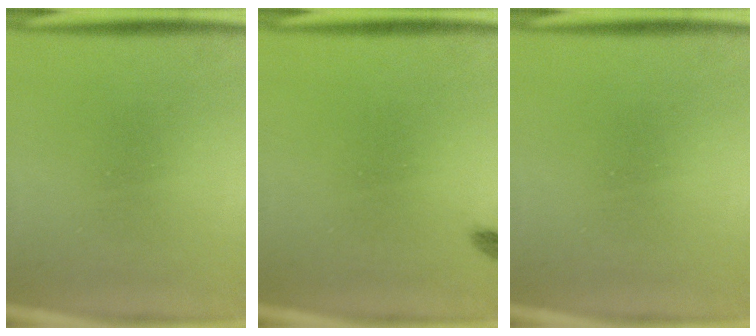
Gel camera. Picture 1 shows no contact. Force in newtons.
{"total": 1.1}
{"total": 0.0}